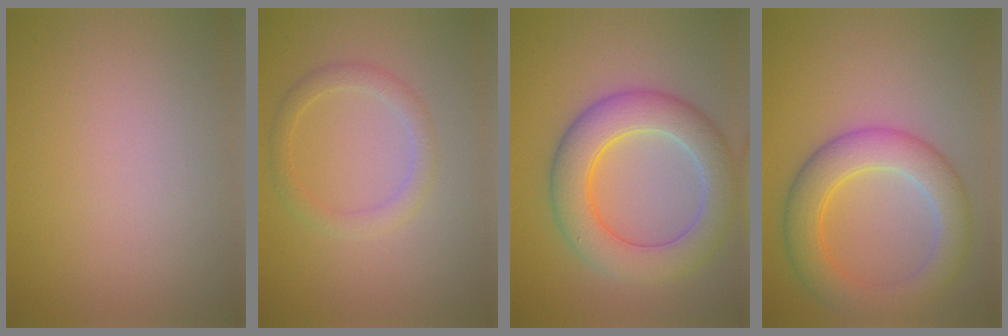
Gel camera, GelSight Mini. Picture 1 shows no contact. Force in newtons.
{"total": 2.1, "press": 2.1, "slide": 0.1}
{"total": 7.1, "press": 7.1, "slide": 0.3}
{"total": 6.2, "press": 6.2, "slide": 0.2}